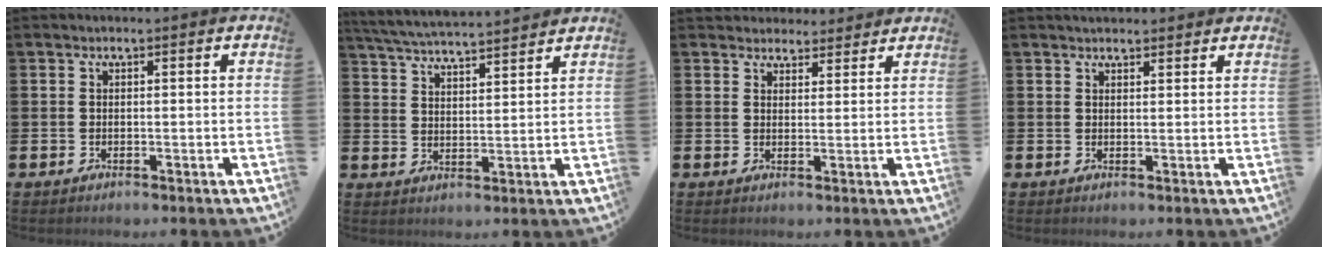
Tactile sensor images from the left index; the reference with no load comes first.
{"total": 5.3, "force": [5.2, 0.0, 0.8], "torque": [-0.037, -0.033, 0.092]}
{"total": 3.4, "force": [3.2, 1.2, -0.3], "torque": [0.007, -0.015, 0.057]}
{"total": 2.1, "force": [2.0, 0.5, 0.1], "torque": [0.005, -0.007, 0.036]}